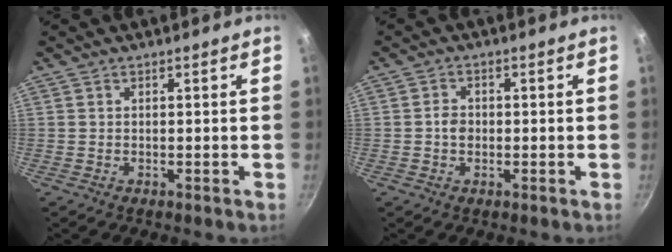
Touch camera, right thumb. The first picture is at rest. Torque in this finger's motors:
{"motor_torque": [0.31, 0.10, 0.52, 0.33, 0.00]}